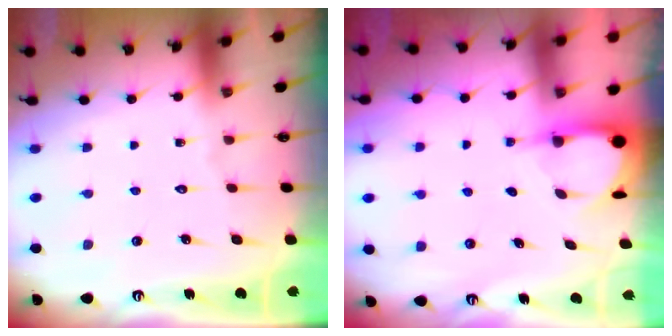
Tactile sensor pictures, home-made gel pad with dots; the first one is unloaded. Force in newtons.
{"total": 3.9, "press": 3.9, "slide": 0.3}